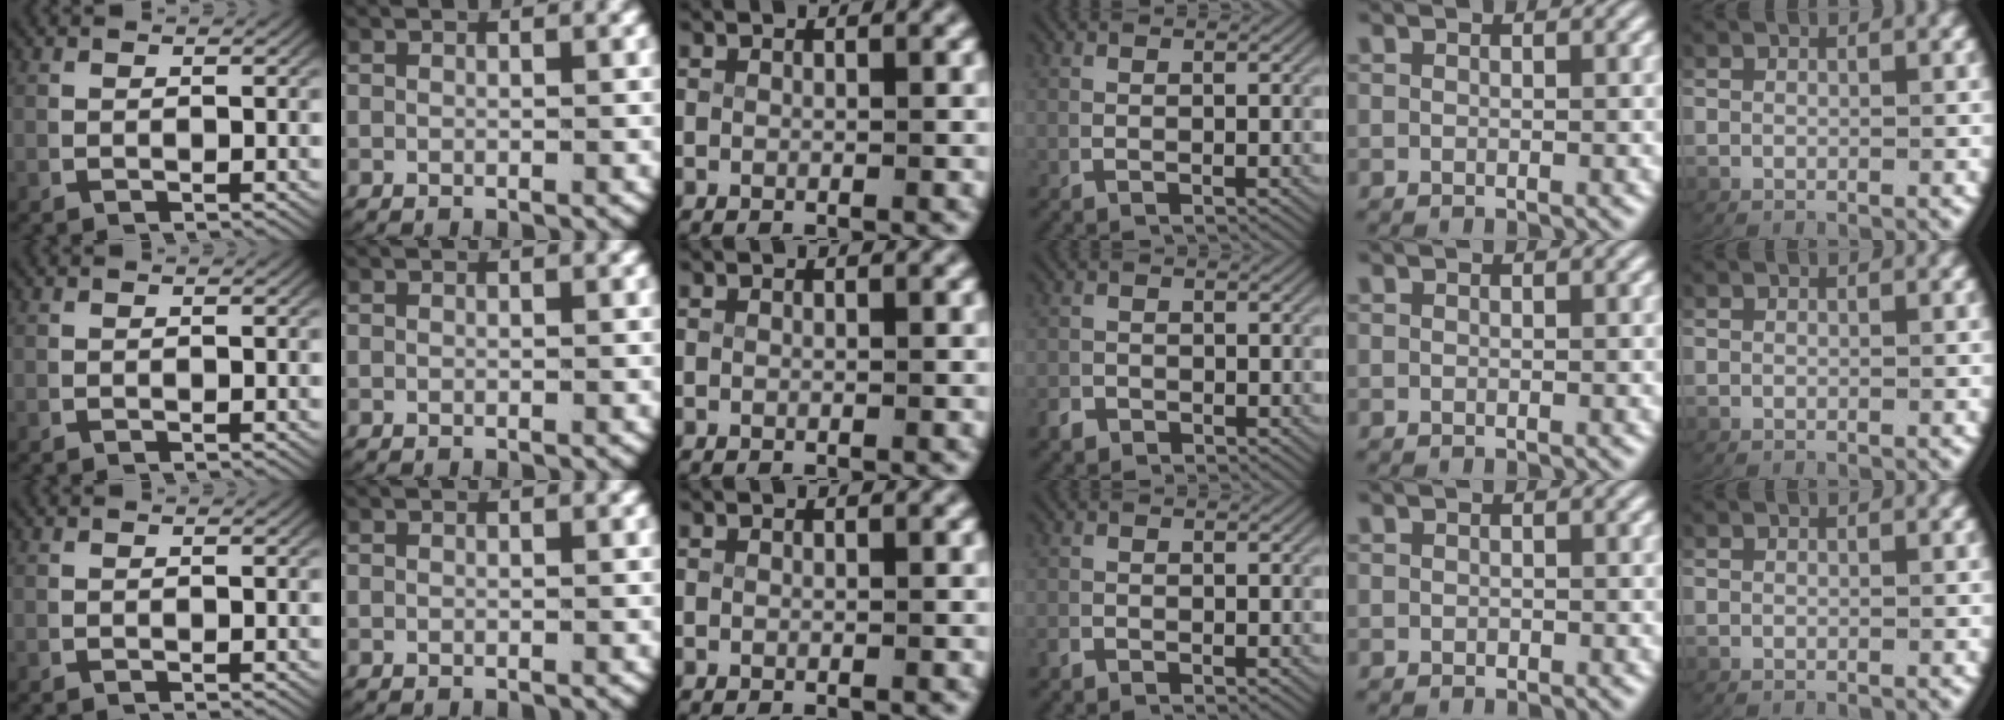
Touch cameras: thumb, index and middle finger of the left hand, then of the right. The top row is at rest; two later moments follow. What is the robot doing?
{"motion": "lift_and_place", "object": "paper"}